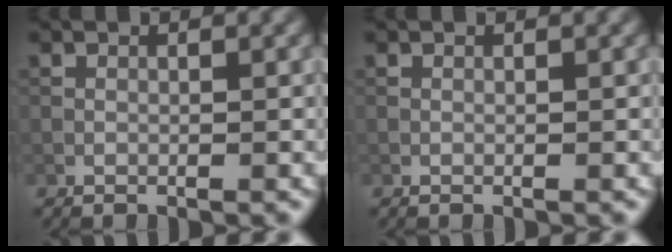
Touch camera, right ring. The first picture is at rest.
{"total": 0.0}